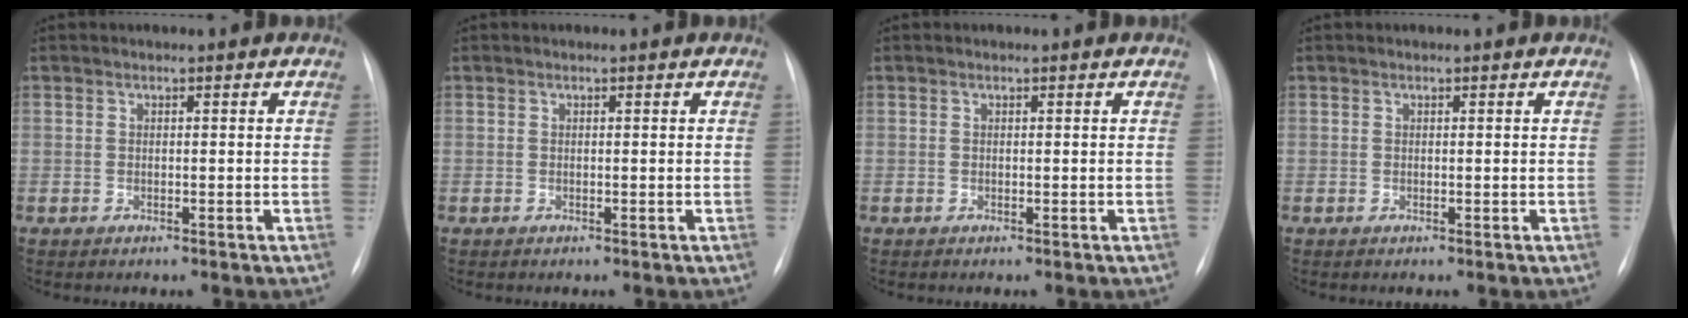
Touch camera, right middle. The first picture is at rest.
{"total": 0.0}
{"total": 0.0}
{"total": 0.0}